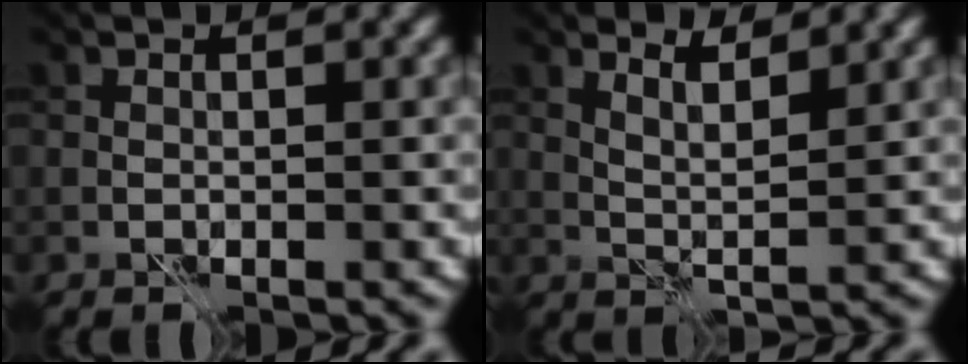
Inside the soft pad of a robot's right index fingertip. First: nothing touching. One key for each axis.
{"total": 2.8, "fx": 1.8, "fy": 0.6, "fz": 2.0, "tx": -0.032, "ty": -0.002, "tz": 0.032}